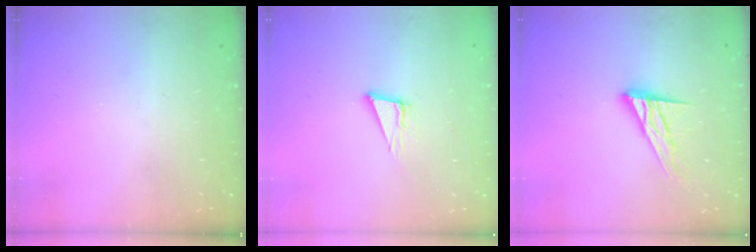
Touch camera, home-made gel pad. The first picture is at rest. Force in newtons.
{"total": 6.2, "press": 5.4, "slide": 3.1}
{"total": 13.1, "press": 13.1, "slide": 1.2}